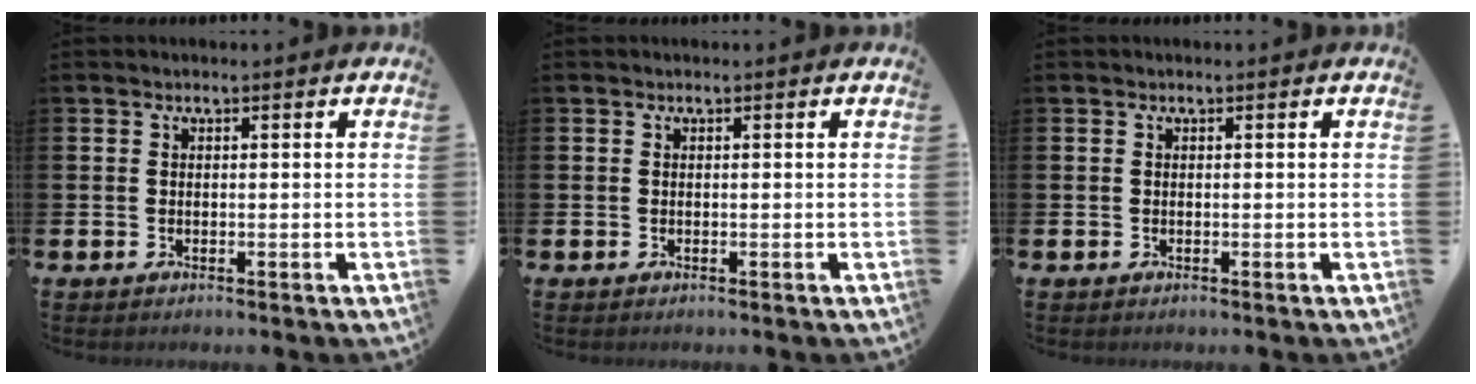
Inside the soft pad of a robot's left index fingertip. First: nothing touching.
{"total": 0.0}
{"total": 0.0}